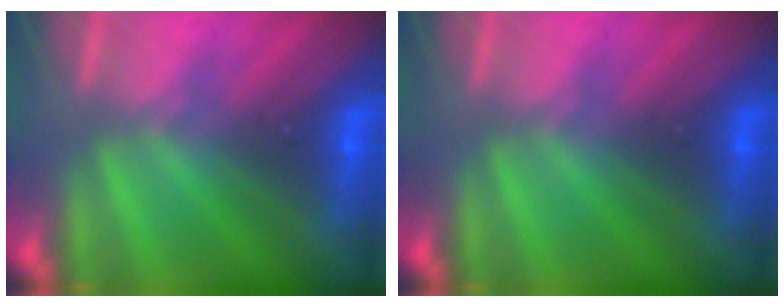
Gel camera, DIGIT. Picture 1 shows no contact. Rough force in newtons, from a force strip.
{"total": 0.0}